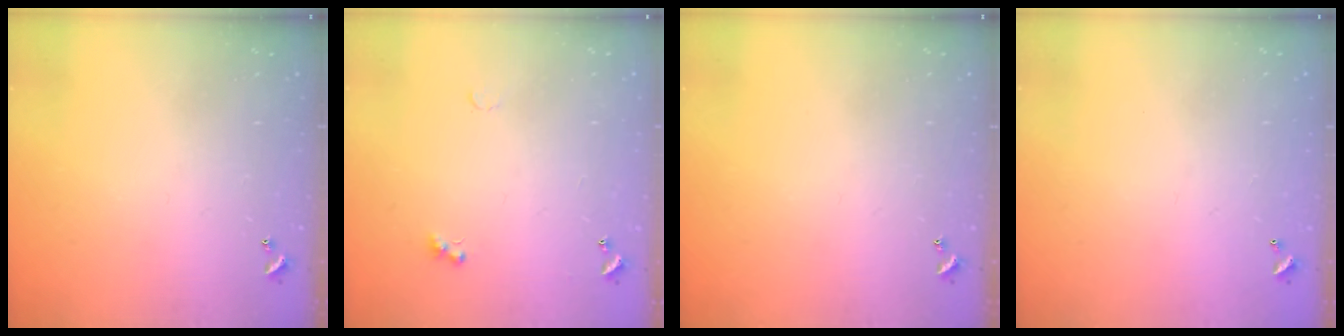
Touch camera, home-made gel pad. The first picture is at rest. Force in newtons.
{"total": 1.7, "press": 1.6, "slide": 0.5}
{"total": 0.0}
{"total": 2.8, "press": 2.8, "slide": 0.1}